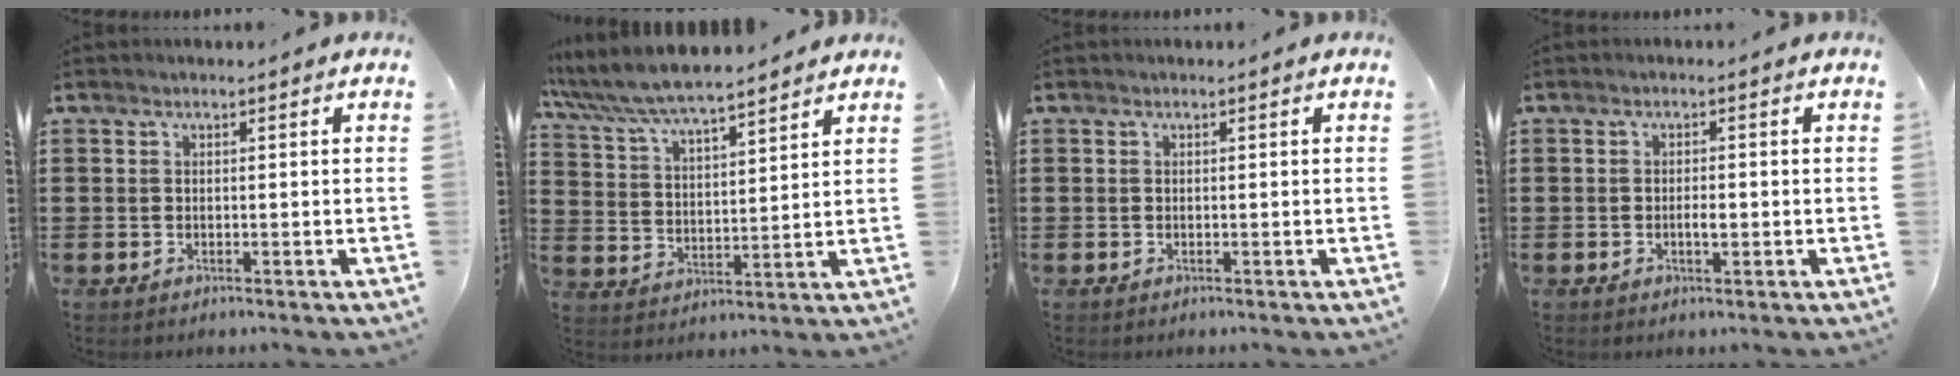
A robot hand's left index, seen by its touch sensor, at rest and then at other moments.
{"total": 6.7, "force": [6.3, 0.5, 2.4], "torque": [-0.074, -0.033, 0.108]}
{"total": 0.0}
{"total": 1.8, "force": [-0.3, 0.6, 1.7], "torque": [-0.033, 0.001, -0.006]}